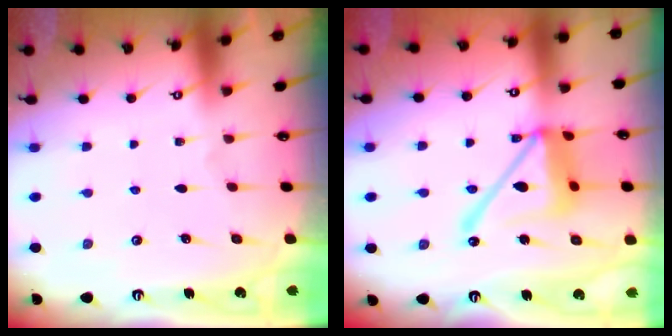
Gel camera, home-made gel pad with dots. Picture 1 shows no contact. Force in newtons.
{"total": 17.0, "press": 16.9, "slide": 1.6}